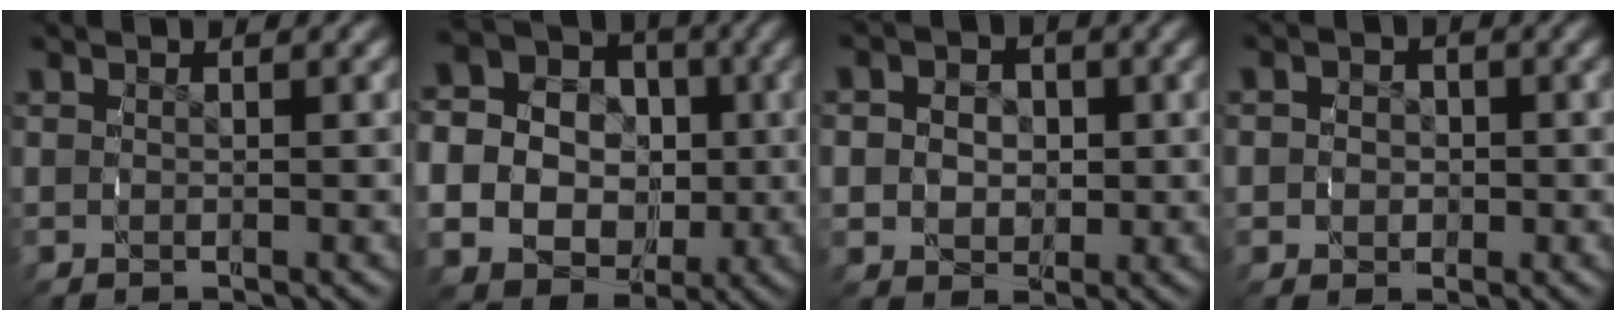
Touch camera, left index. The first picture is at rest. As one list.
[{"total": 18.2, "force": [-1.0, 16.4, 7.8], "torque": [-0.193, -0.050, -0.033]}, {"total": 5.3, "force": [-0.1, 4.7, 2.4], "torque": [-0.043, -0.012, -0.005]}, {"total": 3.7, "force": [-0.3, 3.5, 1.1], "torque": [-0.021, -0.003, -0.011]}]